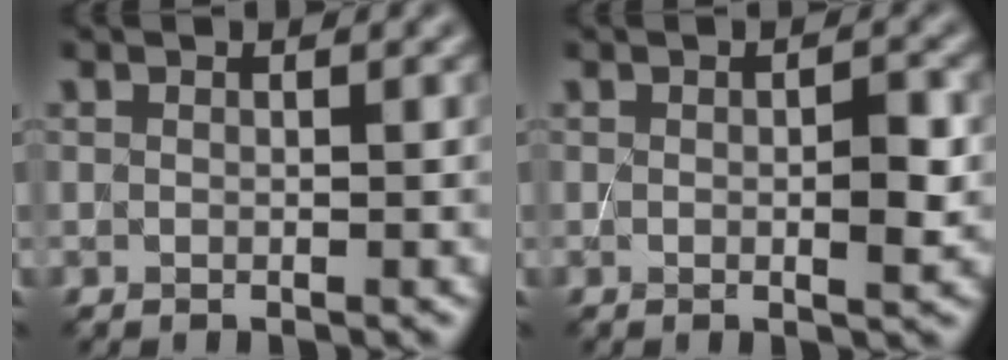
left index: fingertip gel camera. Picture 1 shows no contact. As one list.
[{"total": 2.2, "force": [0.0, 0.5, 2.1], "torque": [-0.035, -0.004, 0.000]}]